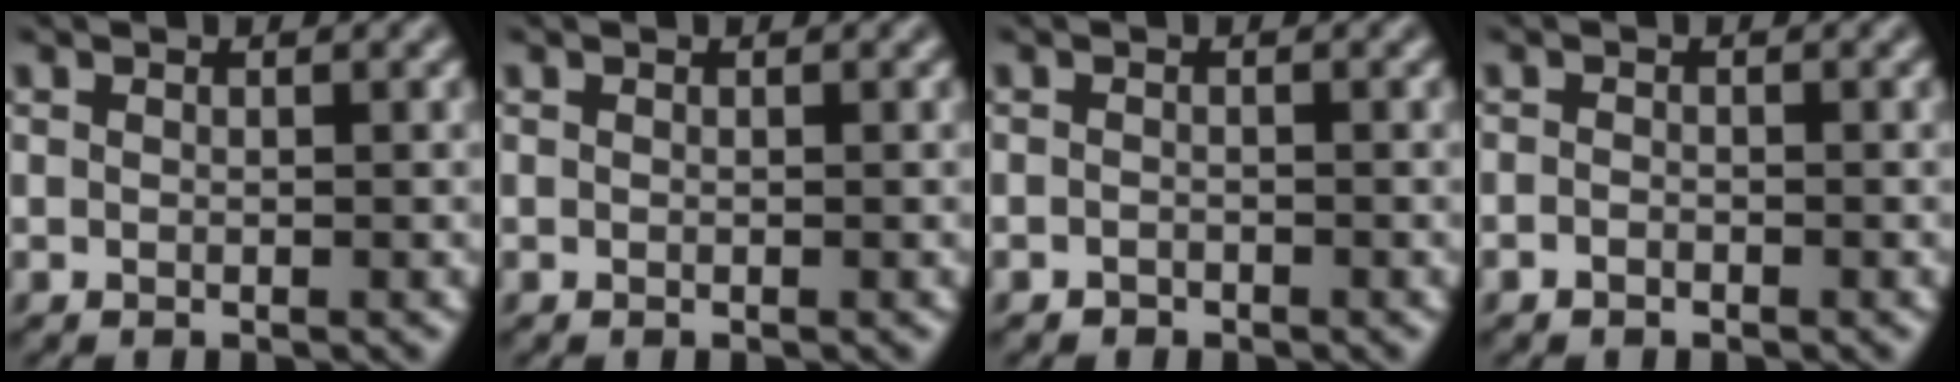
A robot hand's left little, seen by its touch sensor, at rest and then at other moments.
{"total": 0.0}
{"total": 0.6, "force": [-0.6, 0.2, 0.0], "torque": [0.002, -0.003, -0.012]}
{"total": 0.7, "force": [-0.6, 0.3, 0.2], "torque": [-0.003, -0.001, -0.014]}